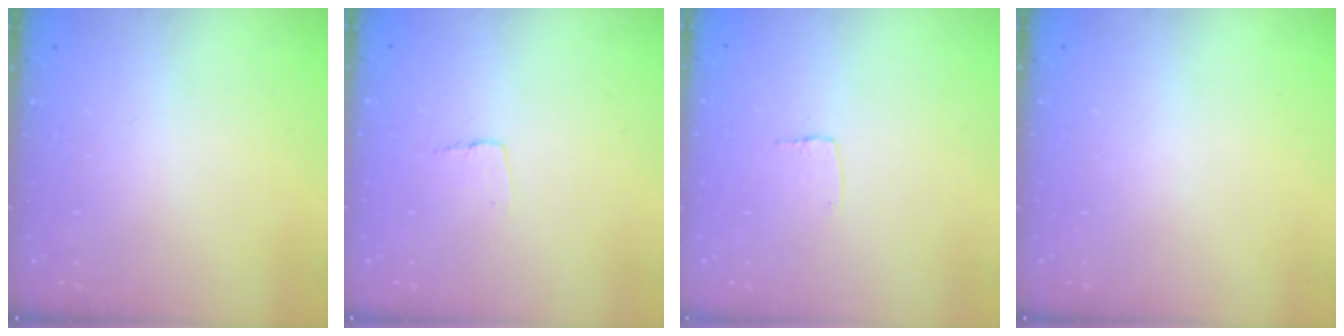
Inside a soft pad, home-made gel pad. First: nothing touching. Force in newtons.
{"total": 4.1, "press": 4.1, "slide": 0.2}
{"total": 3.7, "press": 3.7, "slide": 0.1}
{"total": 0.0}